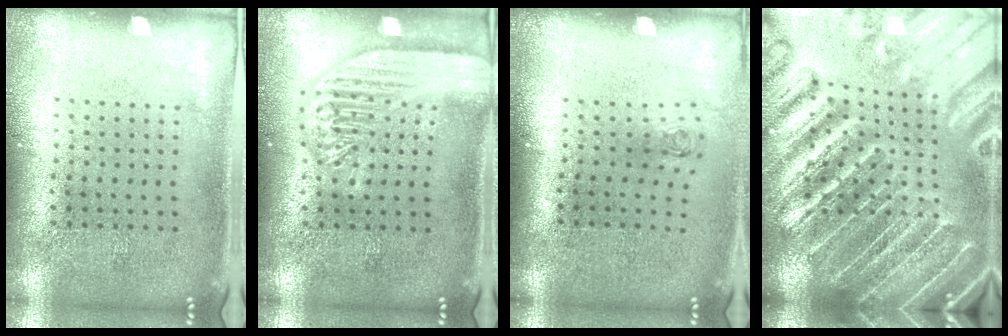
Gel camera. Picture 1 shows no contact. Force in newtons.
{"total": 2.8, "press": 2.8, "slide": 0.3}
{"total": 0.7, "press": 0.3, "slide": 0.7}
{"total": 5.0, "press": 4.5, "slide": 2.3}